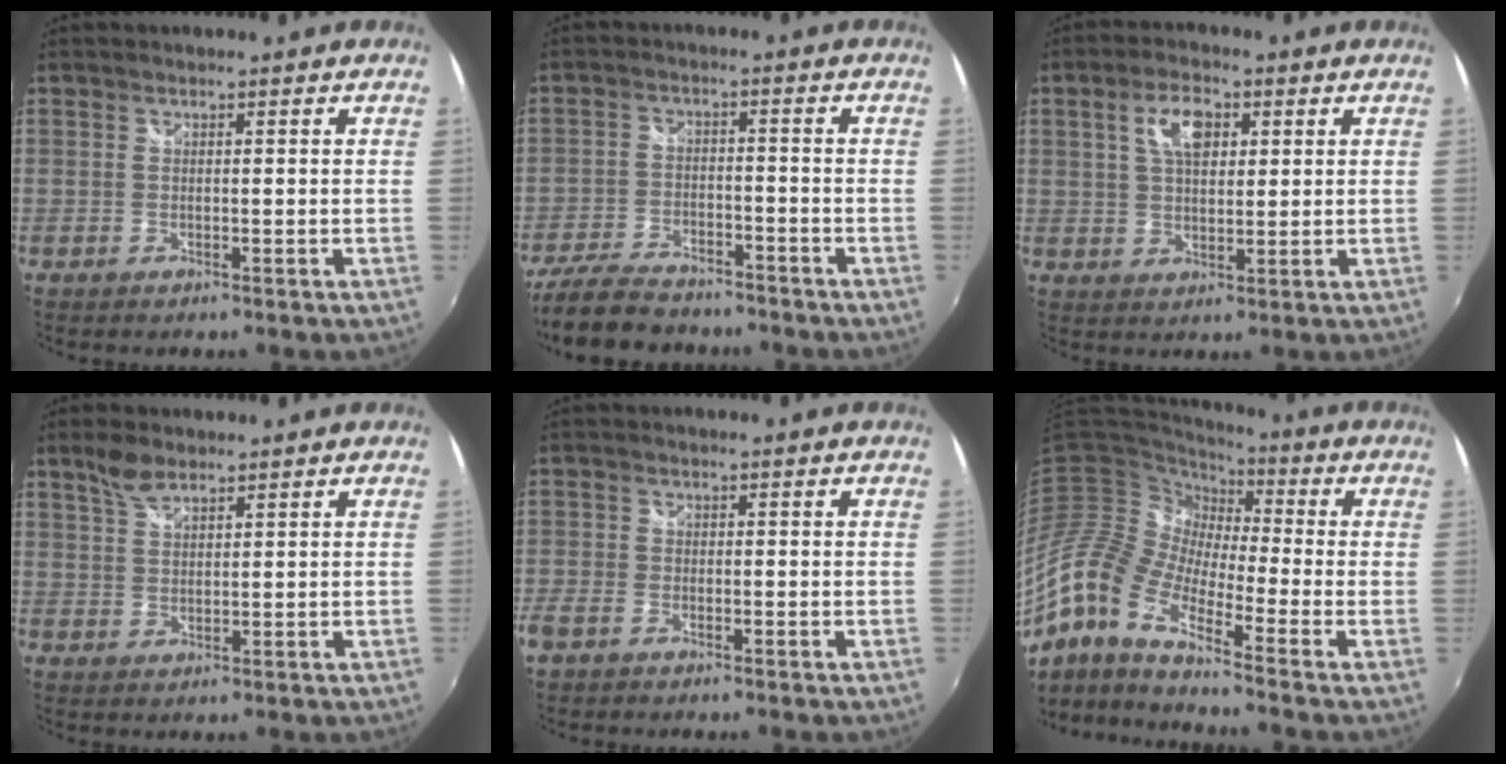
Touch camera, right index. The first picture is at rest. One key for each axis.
{"total": 13.2, "fx": -10.8, "fy": 5.3, "fz": 5.4, "tx": -0.144, "ty": -0.018, "tz": -0.180}
{"total": 6.9, "fx": 2.5, "fy": 3.6, "fz": 5.4, "tx": -0.096, "ty": 0.015, "tz": 0.043}
{"total": 4.1, "fx": 3.0, "fy": 1.5, "fz": 2.3, "tx": -0.041, "ty": 0.007, "tz": 0.058}
{"total": 4.0, "fx": -2.7, "fy": 2.2, "fz": 1.9, "tx": -0.048, "ty": -0.006, "tz": -0.056}
{"total": 15.1, "fx": -7.8, "fy": 4.4, "fz": 12.2, "tx": -0.209, "ty": -0.022, "tz": -0.172}